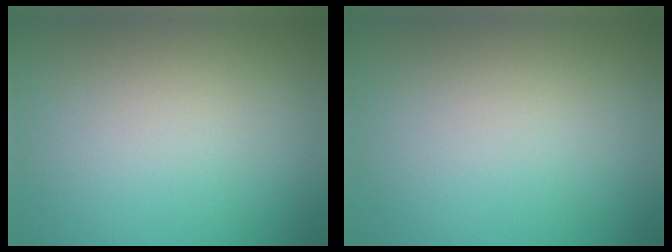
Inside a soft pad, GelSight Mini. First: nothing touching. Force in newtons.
{"total": 0.0}